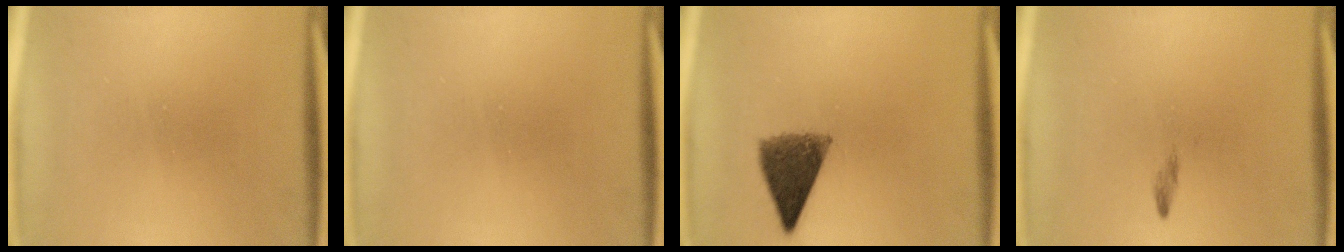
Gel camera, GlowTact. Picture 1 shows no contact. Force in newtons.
{"total": 0.0}
{"total": 7.4}
{"total": 0.7}